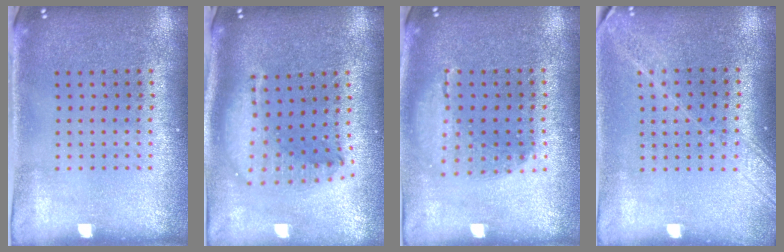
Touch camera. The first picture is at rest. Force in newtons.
{"total": 2.3, "press": 1.7, "slide": 1.5}
{"total": 1.2, "press": 1.2, "slide": 0.3}
{"total": 1.8, "press": 1.5, "slide": 1.0}